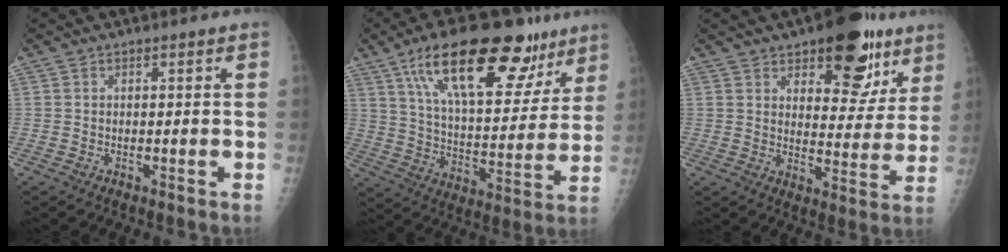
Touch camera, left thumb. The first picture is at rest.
{"total": 25.9, "force": [15.0, 10.7, 18.2], "torque": [-0.248, -0.028, 0.244]}
{"total": 16.5, "force": [9.7, 7.9, 10.8], "torque": [-0.082, -0.046, 0.132]}